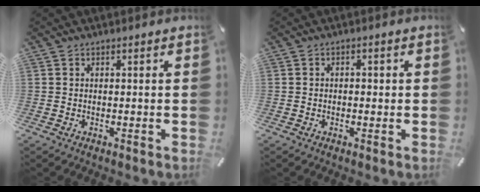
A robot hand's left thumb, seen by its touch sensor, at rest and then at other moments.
{"total": 1.2, "force": [-0.4, 0.9, 0.6], "torque": [-0.014, 0.003, -0.010]}